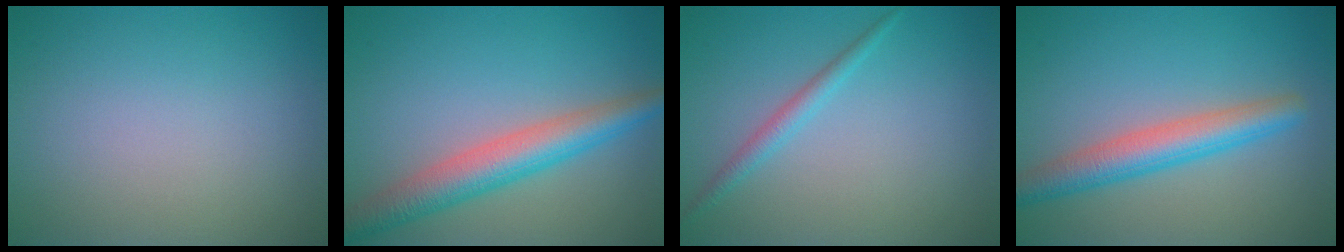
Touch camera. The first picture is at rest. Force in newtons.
{"total": 5.4, "press": 5.4, "slide": 0.1}
{"total": 1.6, "press": 1.6, "slide": 0.0}
{"total": 4.5, "press": 4.5, "slide": 0.2}